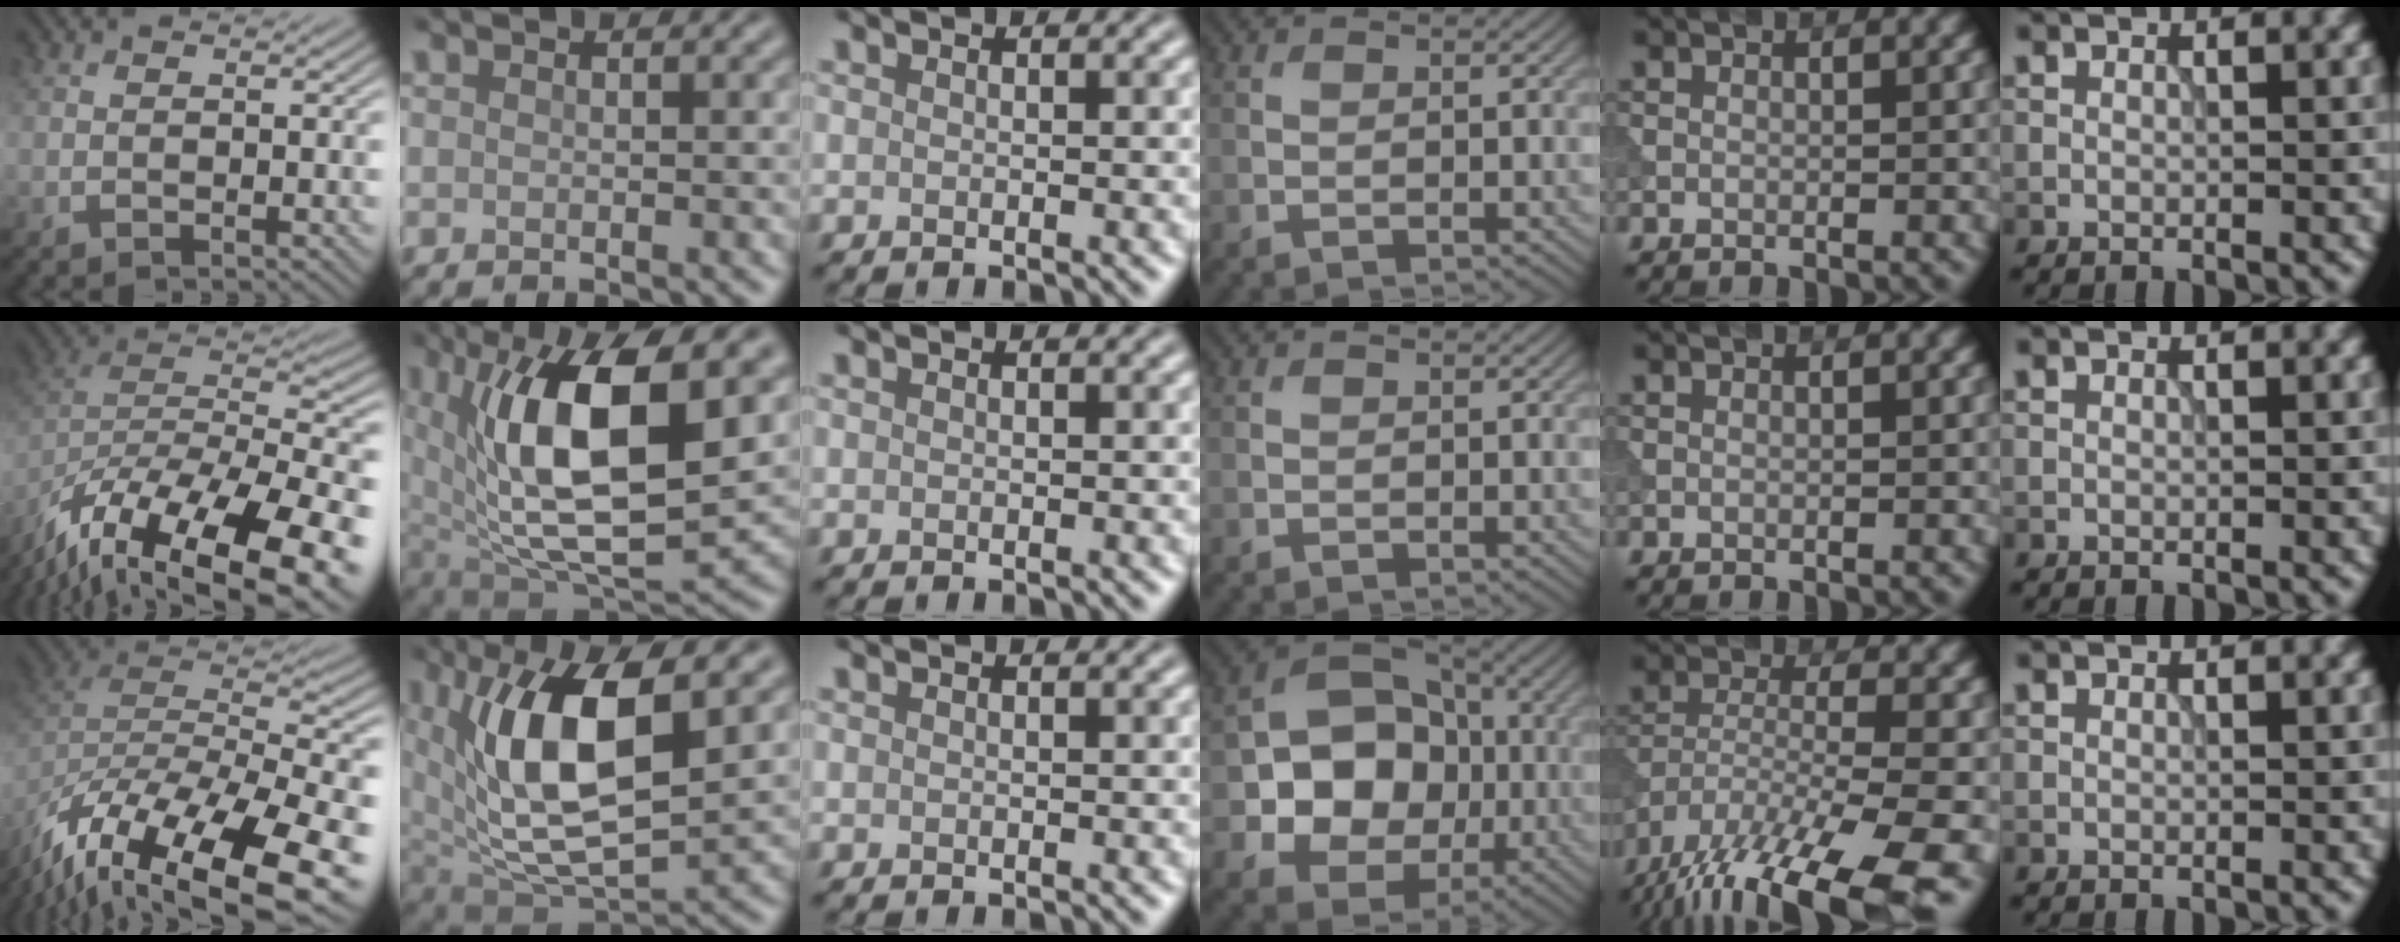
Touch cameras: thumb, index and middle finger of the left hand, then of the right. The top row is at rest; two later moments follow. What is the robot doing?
{"motion": "extract", "object": "tissue"}